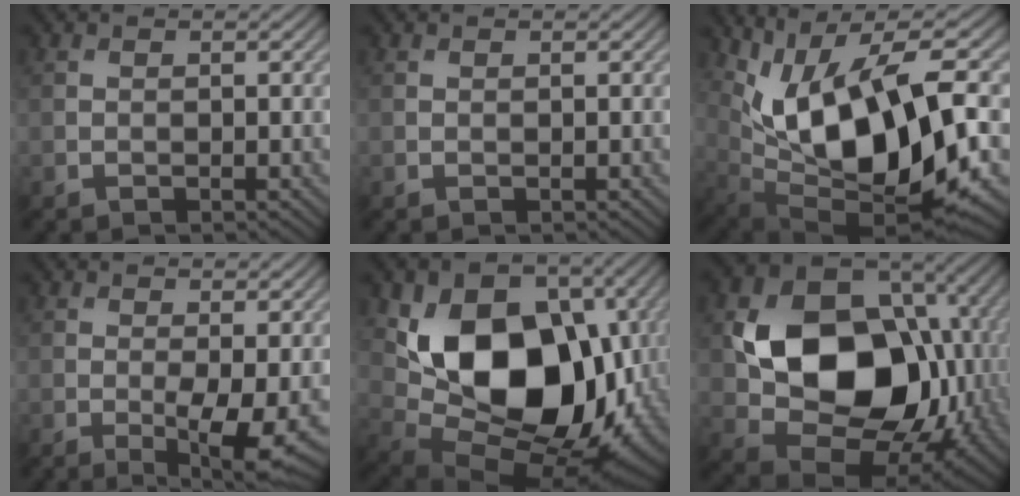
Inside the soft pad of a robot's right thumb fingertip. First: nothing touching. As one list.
[{"total": 0.0}, {"total": 15.6, "force": [2.0, 7.2, 13.7], "torque": [-0.256, 0.000, 0.028]}, {"total": 4.7, "force": [-1.0, 1.1, 4.5], "torque": [-0.079, -0.012, -0.015]}, {"total": 16.0, "force": [1.3, 11.2, 11.3], "torque": [-0.167, -0.022, 0.027]}, {"total": 16.8, "force": [1.0, 12.8, 10.9], "torque": [-0.185, -0.024, 0.027]}]